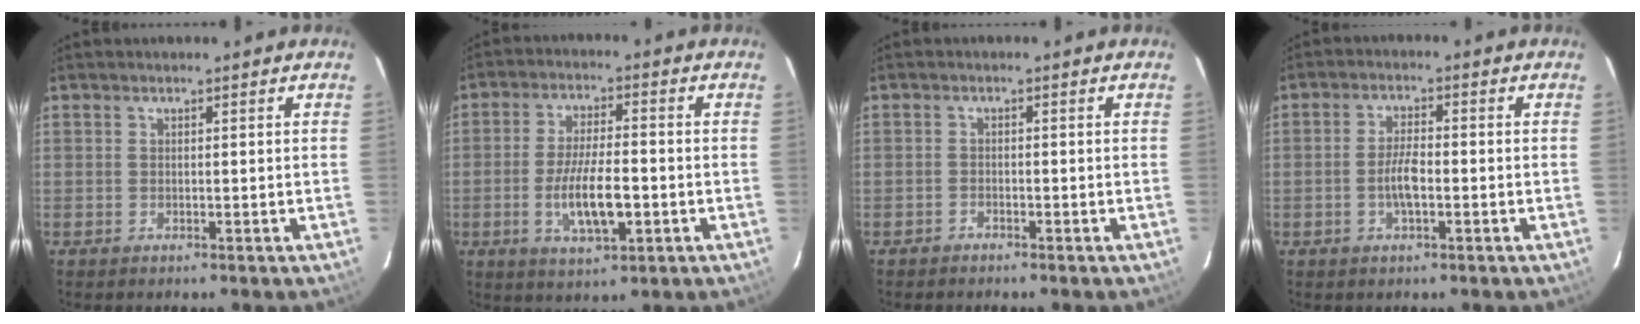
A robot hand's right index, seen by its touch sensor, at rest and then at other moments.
{"total": 9.7, "force": [-2.6, 3.0, 8.9], "torque": [-0.173, -0.008, -0.044]}
{"total": 1.1, "force": [-1.1, 0.2, -0.1], "torque": [-0.003, 0.002, -0.020]}
{"total": 4.3, "force": [-1.3, 1.4, 3.9], "torque": [-0.080, 0.005, -0.024]}